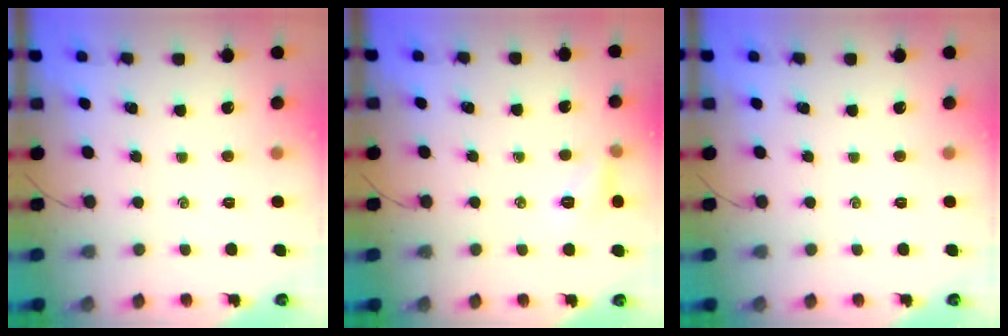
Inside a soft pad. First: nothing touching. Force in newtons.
{"total": 7.7, "press": 7.5, "slide": 1.7}
{"total": 0.0}